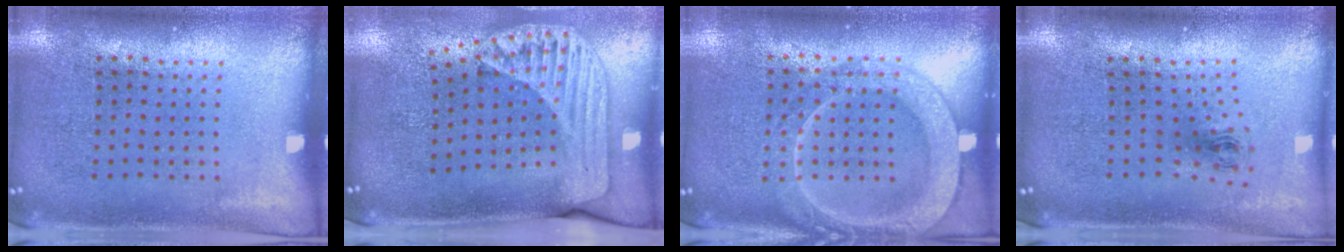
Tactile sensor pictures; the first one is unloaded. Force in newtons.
{"total": 2.2, "press": 1.7, "slide": 1.4}
{"total": 2.0, "press": 2.0, "slide": 0.3}
{"total": 0.8, "press": 0.3, "slide": 0.7}